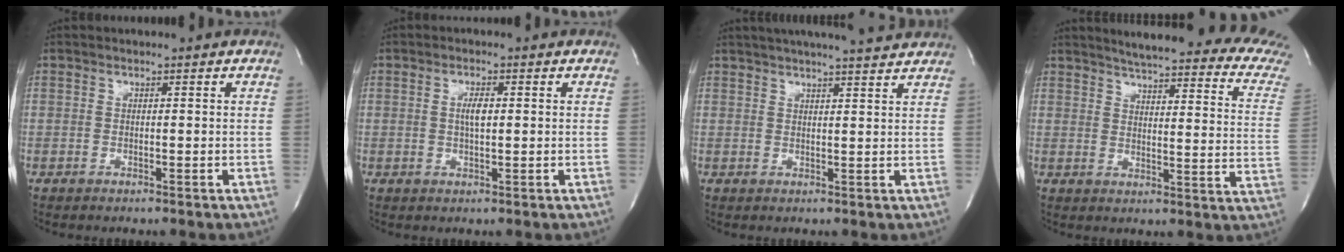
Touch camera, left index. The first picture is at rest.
{"total": 2.5, "force": [0.2, 0.6, 2.4], "torque": [-0.049, -0.002, 0.005]}
{"total": 12.7, "force": [11.4, 0.7, 5.5], "torque": [-0.092, 0.021, 0.147]}
{"total": 22.4, "force": [20.3, 1.1, 9.5], "torque": [-0.120, -0.075, 0.225]}